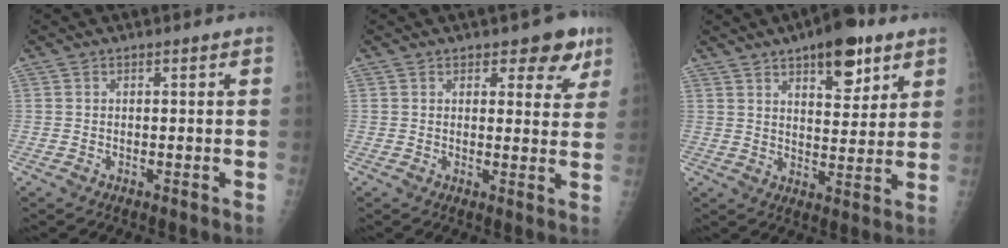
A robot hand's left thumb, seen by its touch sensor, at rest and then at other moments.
{"total": 6.4, "force": [4.0, 3.2, 3.9], "torque": [-0.010, -0.017, 0.046]}
{"total": 11.9, "force": [7.0, 4.9, 8.3], "torque": [-0.090, -0.034, 0.101]}